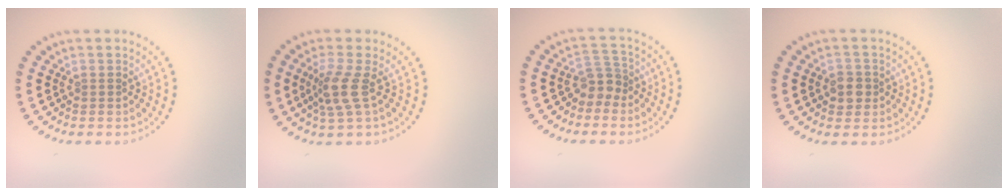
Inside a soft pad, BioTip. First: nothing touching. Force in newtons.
{"total": 2.8, "press": 2.2, "slide": 1.8}
{"total": 2.2, "press": 1.7, "slide": 1.4}
{"total": 2.1, "press": 2.0, "slide": 0.6}